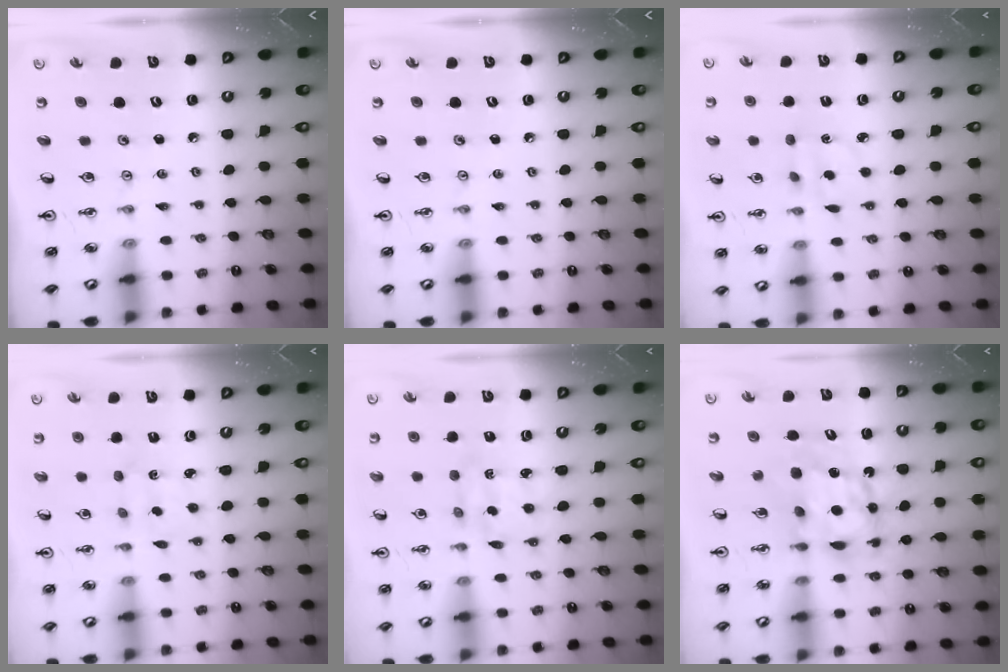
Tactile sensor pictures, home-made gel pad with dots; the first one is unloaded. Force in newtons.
{"total": 0.0}
{"total": 2.3, "press": 2.1, "slide": 0.8}
{"total": 1.7, "press": 1.6, "slide": 0.5}
{"total": 2.5, "press": 2.5, "slide": 0.3}
{"total": 10.5, "press": 10.5, "slide": 1.0}